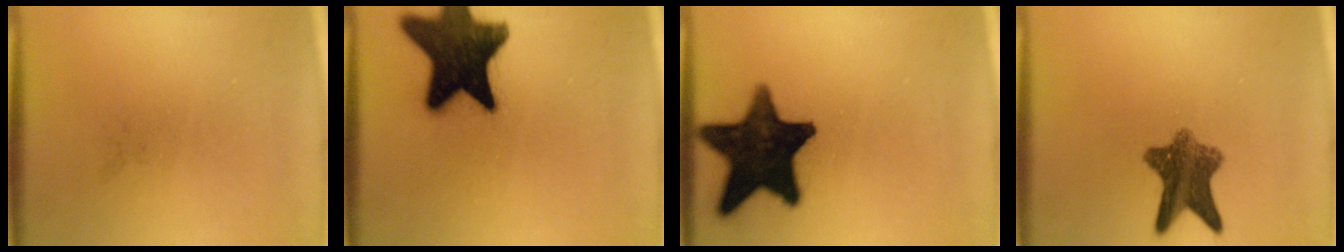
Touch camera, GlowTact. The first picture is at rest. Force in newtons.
{"total": 19.3}
{"total": 16.8}
{"total": 8.2}